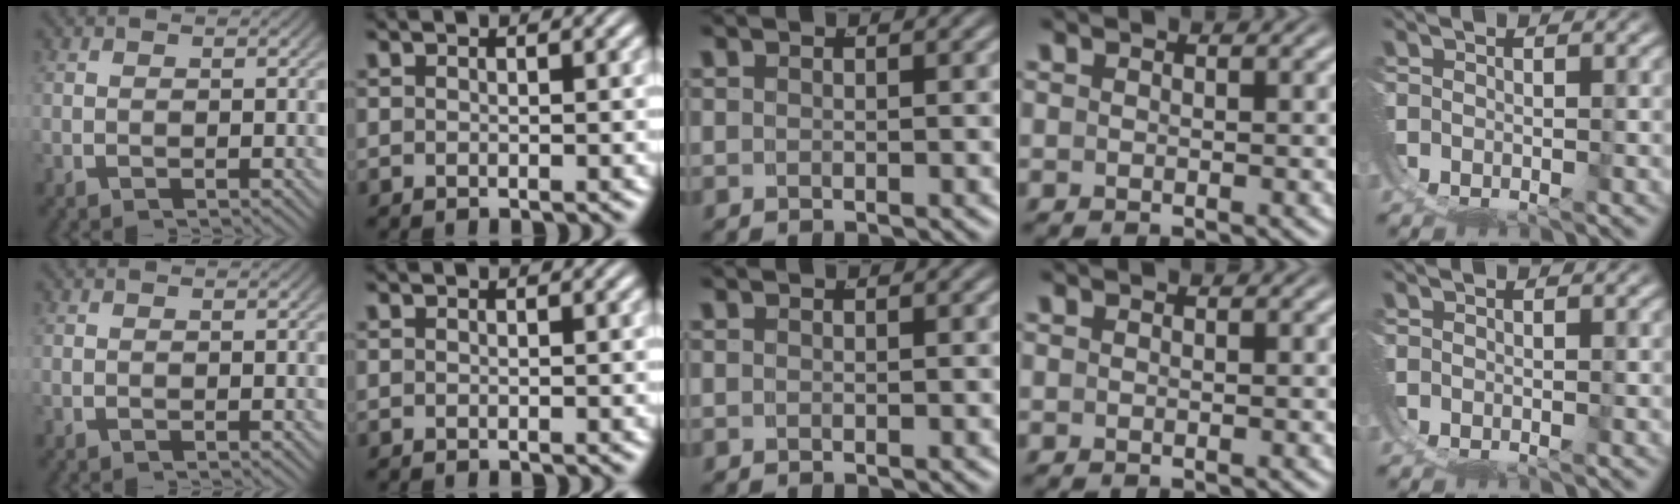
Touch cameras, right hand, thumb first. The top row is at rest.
{}